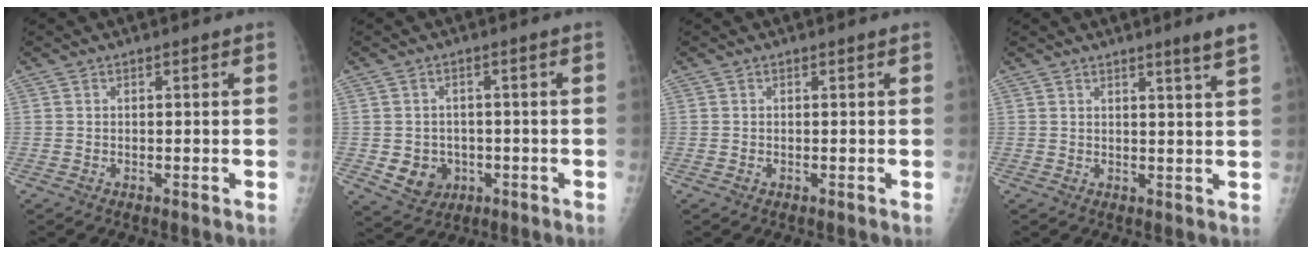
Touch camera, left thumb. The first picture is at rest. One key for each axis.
{"total": 5.9, "fx": -1.3, "fy": 5.2, "fz": 2.4, "tx": -0.016, "ty": 0.006, "tz": -0.008}
{"total": 0.0}
{"total": 3.7, "fx": 2.5, "fy": -0.9, "fz": 2.5, "tx": -0.033, "ty": -0.021, "tz": 0.037}